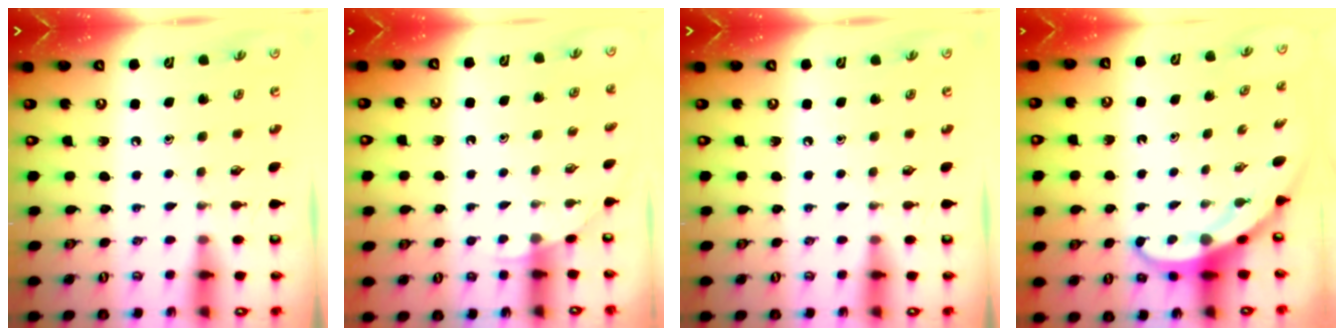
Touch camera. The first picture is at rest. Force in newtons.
{"total": 2.5, "press": 2.5, "slide": 0.2}
{"total": 0.0}
{"total": 4.7, "press": 4.7, "slide": 0.6}